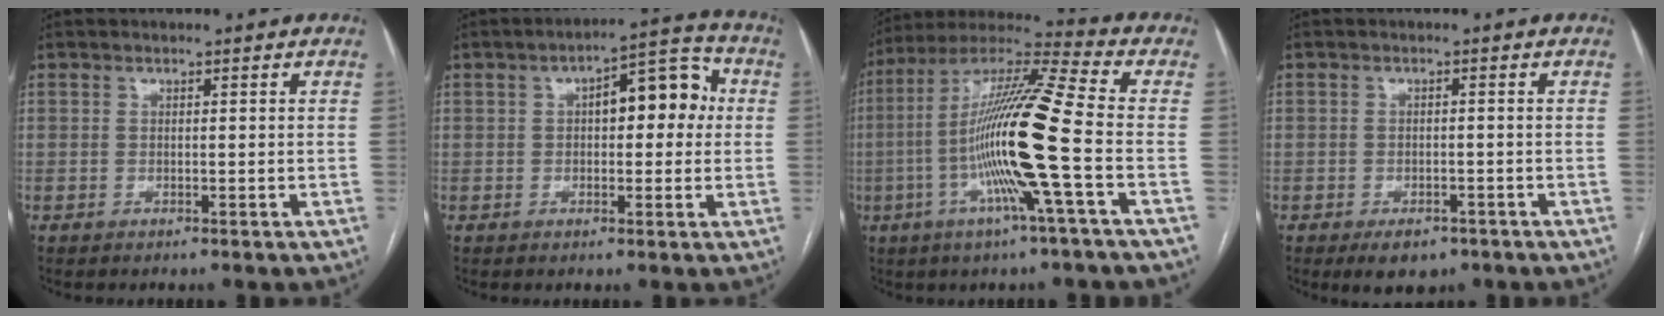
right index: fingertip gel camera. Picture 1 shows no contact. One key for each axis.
{"total": 9.2, "fx": 1.4, "fy": 3.7, "fz": 8.3, "tx": -0.108, "ty": 0.042, "tz": 0.017}
{"total": 17.9, "fx": -3.8, "fy": -1.2, "fz": 17.5, "tx": -0.337, "ty": -0.004, "tz": -0.086}
{"total": 4.4, "fx": -2.9, "fy": 2.4, "fz": 2.2, "tx": -0.029, "ty": -0.001, "tz": -0.035}